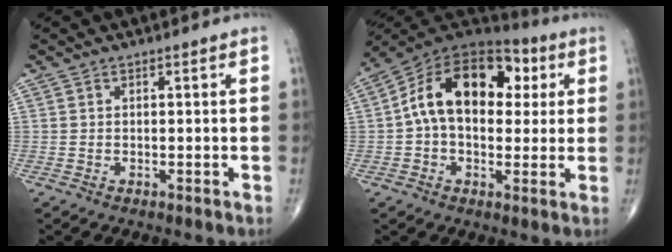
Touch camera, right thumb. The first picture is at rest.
{"total": 18.7, "force": [3.2, 12.2, 13.9], "torque": [-0.195, 0.033, 0.042]}